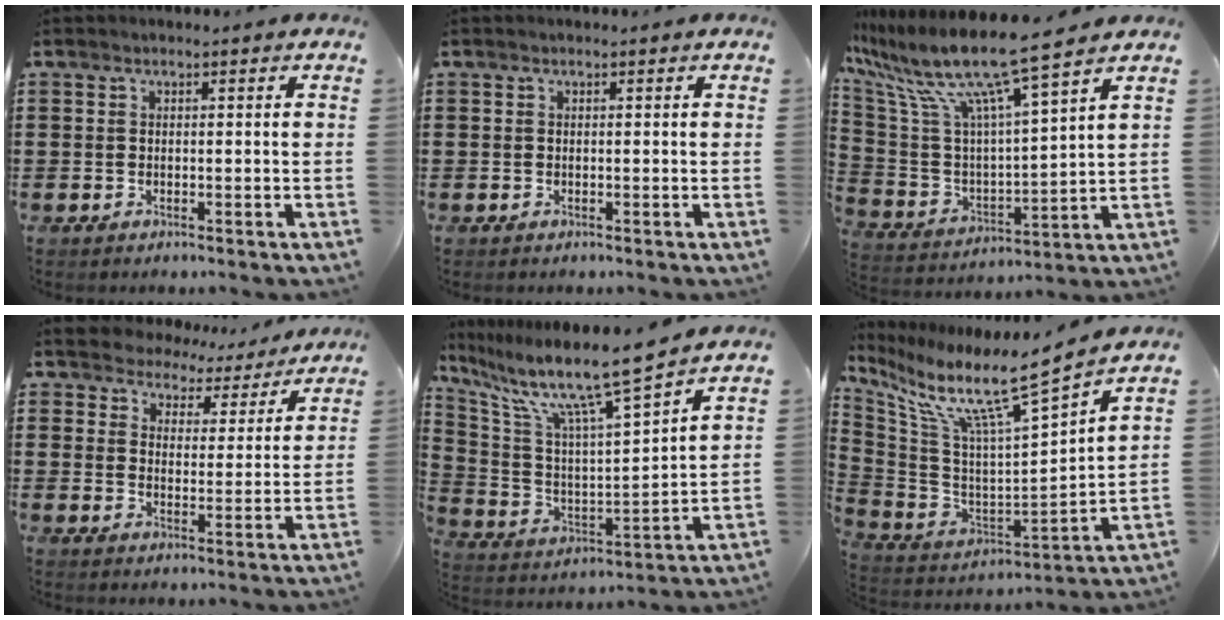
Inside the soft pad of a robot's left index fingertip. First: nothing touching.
{"total": 0.0}
{"total": 11.4, "force": [8.9, 0.4, 7.1], "torque": [-0.181, -0.065, 0.144]}
{"total": 5.4, "force": [5.2, 1.4, -0.2], "torque": [-0.028, -0.031, 0.092]}
{"total": 12.0, "force": [8.9, 0.6, 8.0], "torque": [-0.179, -0.060, 0.141]}
{"total": 10.7, "force": [7.7, 0.2, 7.5], "torque": [-0.164, -0.065, 0.118]}